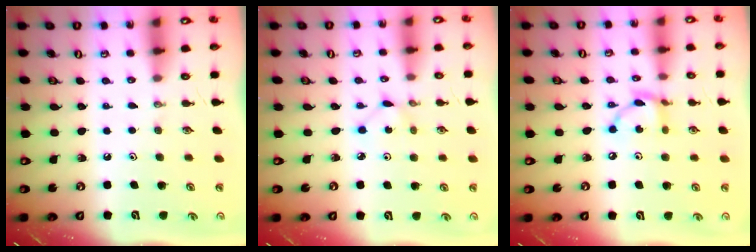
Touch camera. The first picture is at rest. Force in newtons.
{"total": 1.2, "press": 1.2, "slide": 0.1}
{"total": 7.9, "press": 7.9, "slide": 0.2}